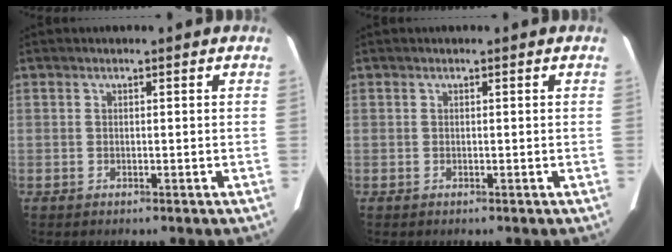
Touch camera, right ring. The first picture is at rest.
{"total": 0.0}